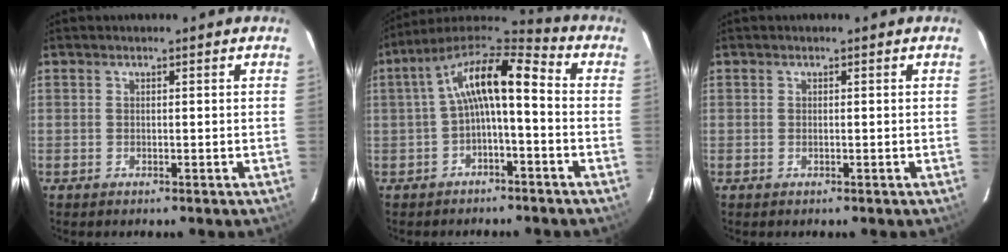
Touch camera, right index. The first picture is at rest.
{"total": 11.4, "force": [-0.9, 3.8, 10.7], "torque": [-0.205, 0.029, -0.022]}
{"total": 0.0}